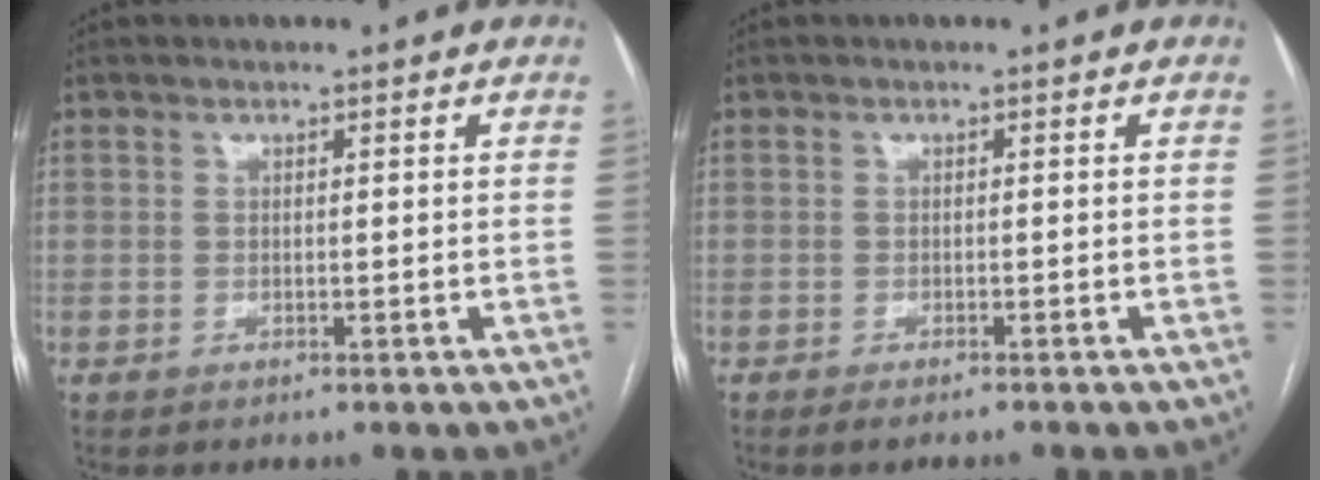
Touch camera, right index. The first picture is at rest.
{"total": 2.5, "force": [-2.1, 0.4, 1.2], "torque": [-0.013, -0.004, -0.025]}